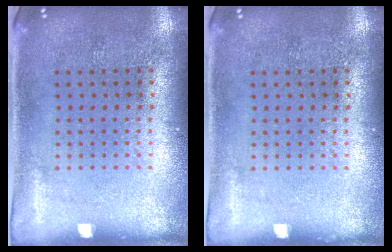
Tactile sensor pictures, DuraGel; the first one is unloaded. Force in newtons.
{"total": 0.0}